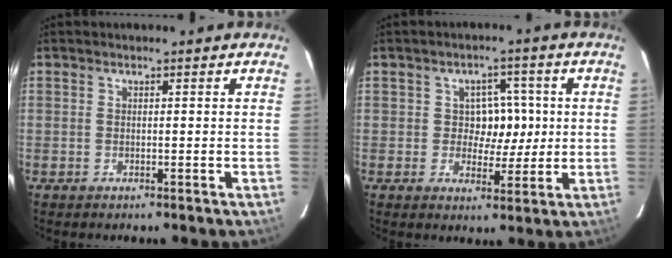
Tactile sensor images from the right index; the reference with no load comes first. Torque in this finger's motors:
{"motor_torque": [0.59, 0.07, 0.26, 0.02]}